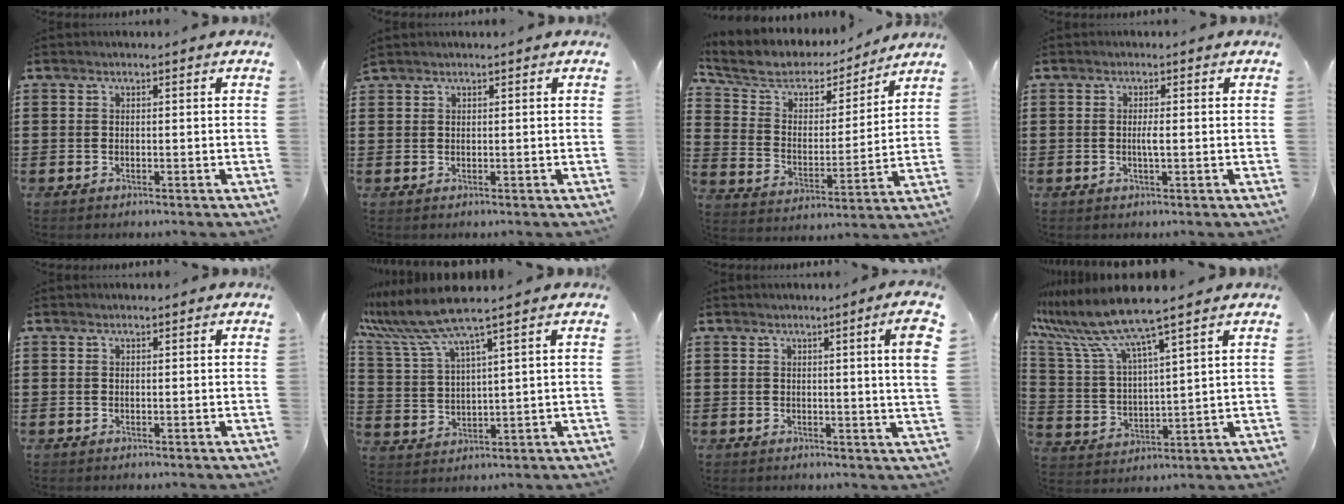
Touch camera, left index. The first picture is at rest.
{"total": 0.8, "force": [0.8, 0.1, 0.1], "torque": [-0.004, -0.001, 0.015]}
{"total": 6.4, "force": [5.4, 2.8, 2.2], "torque": [-0.077, -0.033, 0.088]}
{"total": 1.6, "force": [-0.1, 0.1, 1.6], "torque": [-0.031, -0.002, -0.002]}
{"total": 0.0}
{"total": 7.7, "force": [6.1, -0.3, 4.6], "torque": [-0.126, -0.030, 0.103]}
{"total": 5.3, "force": [2.0, -0.6, 4.9], "torque": [-0.076, -0.013, 0.028]}
{"total": 9.5, "force": [7.9, 0.1, 5.3], "torque": [-0.143, -0.044, 0.131]}